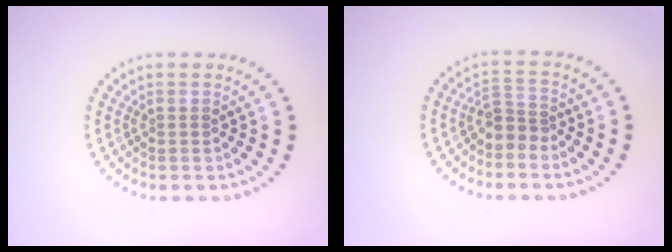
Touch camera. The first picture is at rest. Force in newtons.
{"total": 2.1, "press": 1.6, "slide": 1.3}